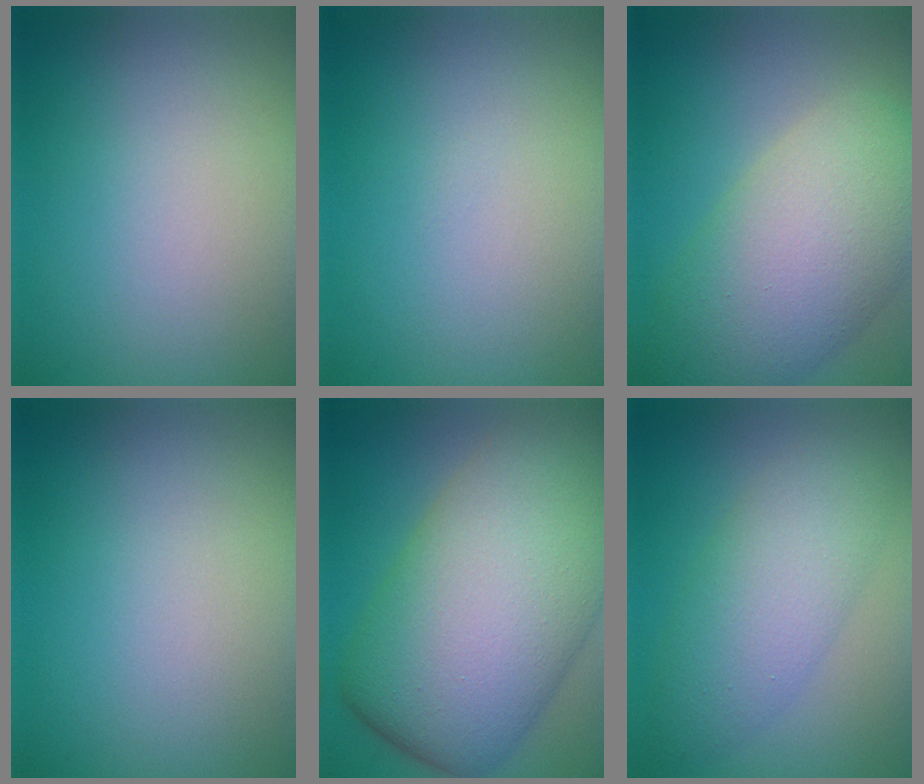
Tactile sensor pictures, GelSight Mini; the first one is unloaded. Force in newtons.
{"total": 0.0}
{"total": 10.2, "press": 10.2, "slide": 0.6}
{"total": 0.0}
{"total": 16.5, "press": 16.4, "slide": 0.7}
{"total": 5.6, "press": 5.6, "slide": 0.1}